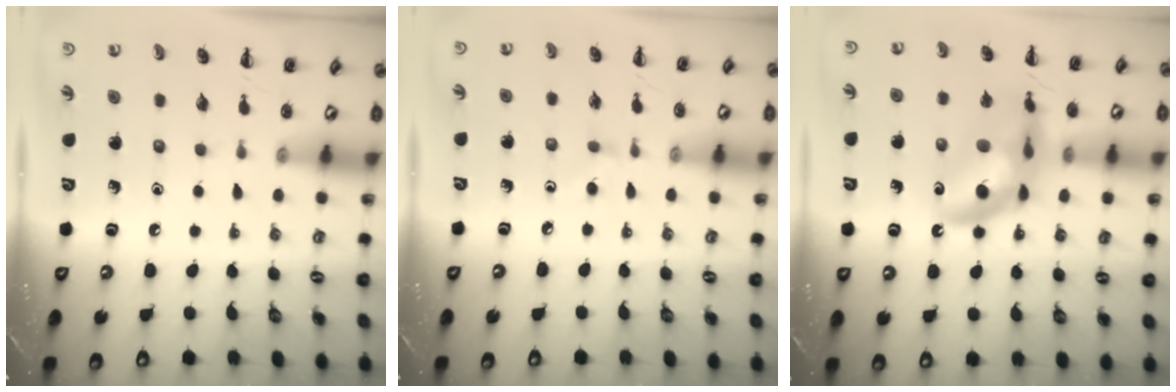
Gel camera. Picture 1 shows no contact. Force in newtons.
{"total": 2.7, "press": 2.5, "slide": 1.0}
{"total": 16.0, "press": 15.5, "slide": 3.9}